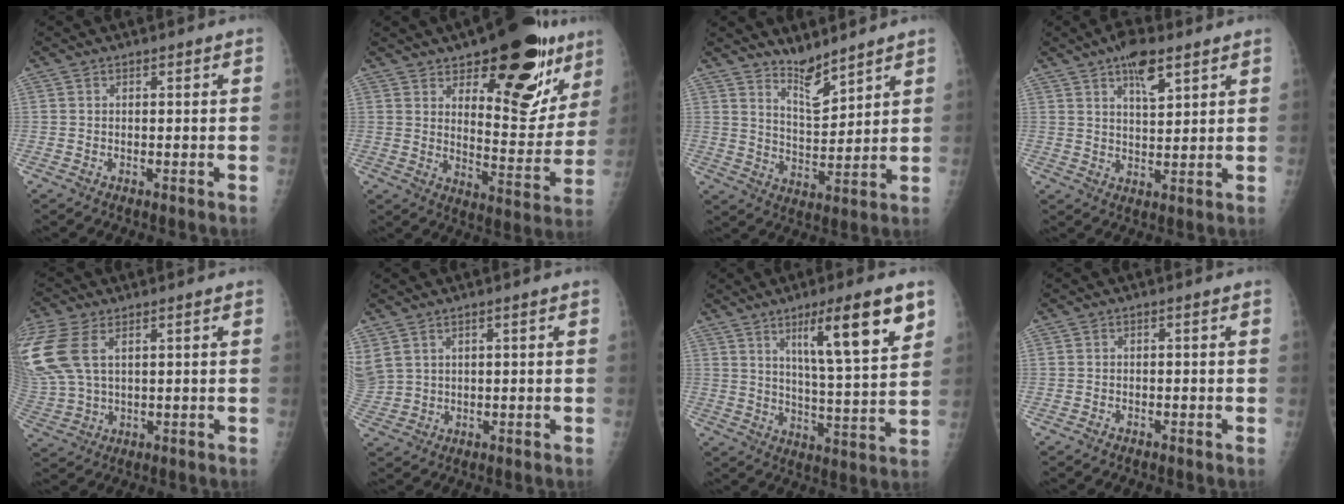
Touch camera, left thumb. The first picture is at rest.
{"total": 21.0, "force": [11.9, 8.9, 14.8], "torque": [-0.140, -0.070, 0.173]}
{"total": 6.9, "force": [5.8, 1.8, 3.2], "torque": [-0.041, -0.058, 0.112]}
{"total": 7.5, "force": [4.5, 2.8, 5.3], "torque": [-0.072, -0.019, 0.071]}
{"total": 14.0, "force": [5.0, 8.0, 10.4], "torque": [-0.281, 0.001, 0.106]}
{"total": 5.9, "force": [2.9, 3.8, 3.5], "torque": [-0.101, -0.004, 0.070]}
{"total": 15.3, "force": [8.0, 2.1, 12.9], "torque": [-0.191, -0.041, 0.129]}
{"total": 0.5, "force": [-0.5, 0.1, 0.1], "torque": [-0.001, -0.001, -0.011]}